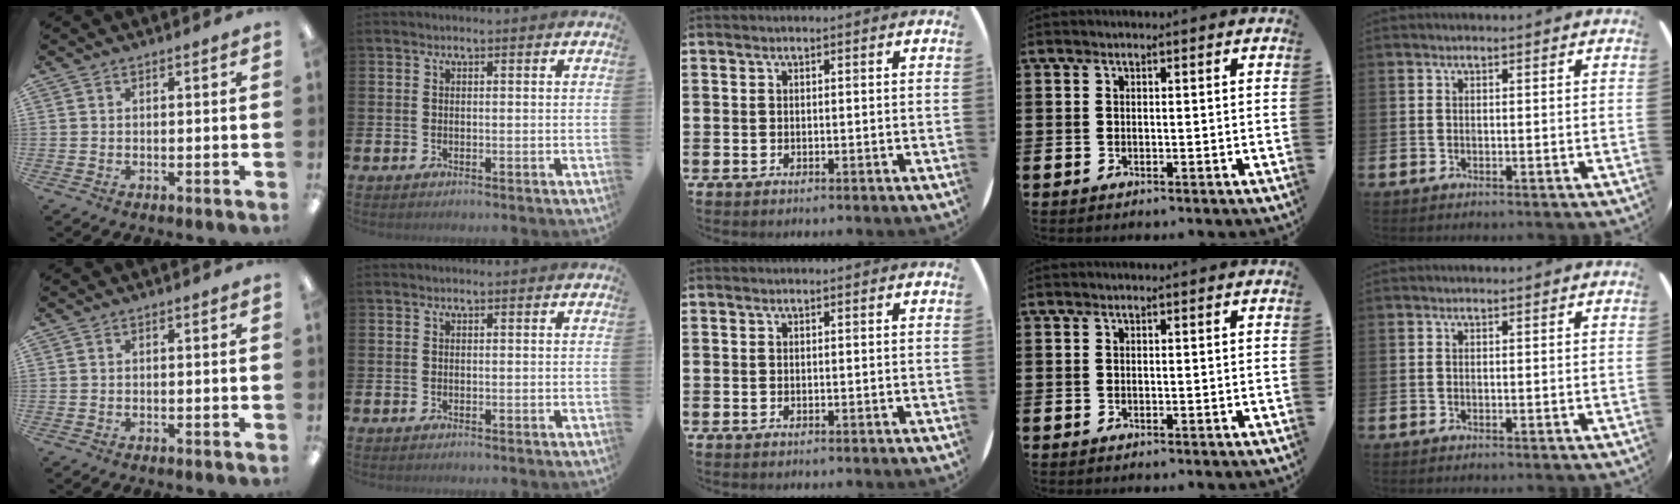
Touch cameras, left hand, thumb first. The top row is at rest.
{}